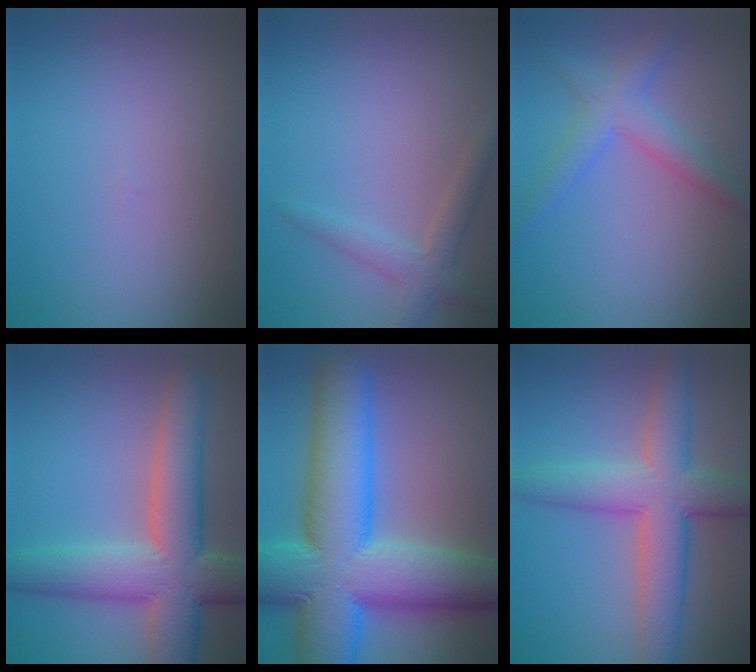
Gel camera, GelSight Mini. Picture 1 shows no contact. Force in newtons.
{"total": 2.1, "press": 2.1, "slide": 0.0}
{"total": 3.2, "press": 3.1, "slide": 0.2}
{"total": 8.8, "press": 8.8, "slide": 0.5}
{"total": 15.3, "press": 15.3, "slide": 0.3}
{"total": 6.9, "press": 6.9, "slide": 0.2}